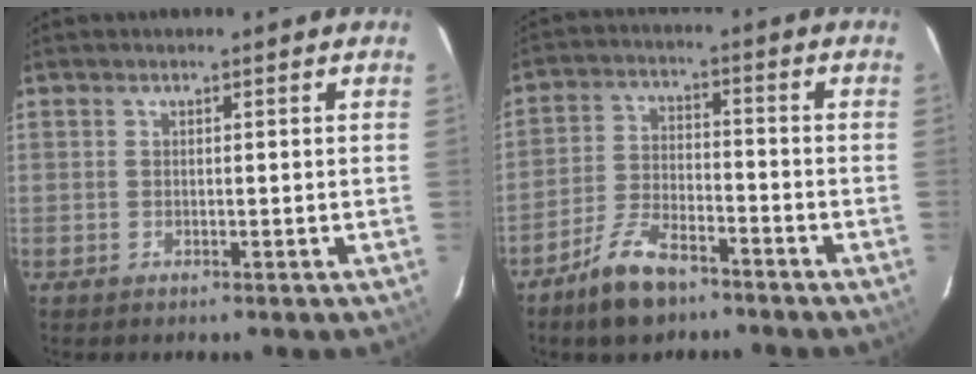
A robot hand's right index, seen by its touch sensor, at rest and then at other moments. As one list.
[{"total": 8.8, "force": [-6.5, 3.4, 4.9], "torque": [-0.109, 0.003, -0.120]}]